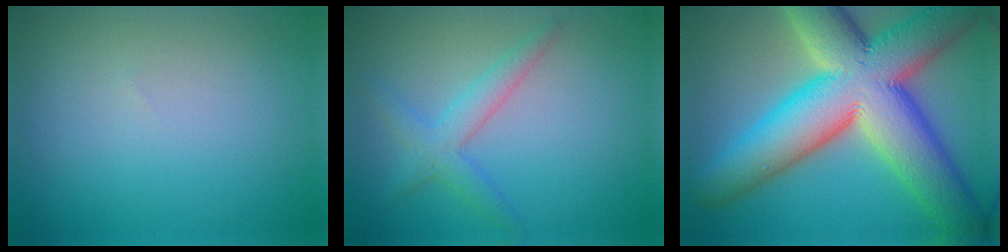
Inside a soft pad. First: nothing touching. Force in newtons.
{"total": 2.6, "press": 2.6, "slide": 0.1}
{"total": 15.8, "press": 15.7, "slide": 1.0}